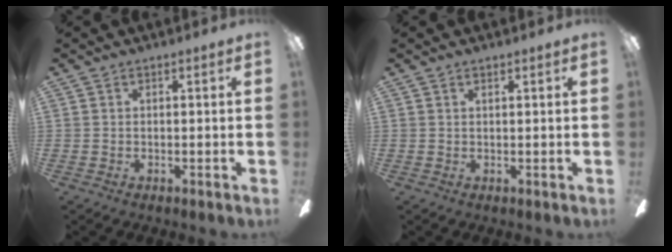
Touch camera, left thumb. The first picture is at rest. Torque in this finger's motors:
{"motor_torque": [-0.35, 0.07, -0.33, 0.13, 0.03]}